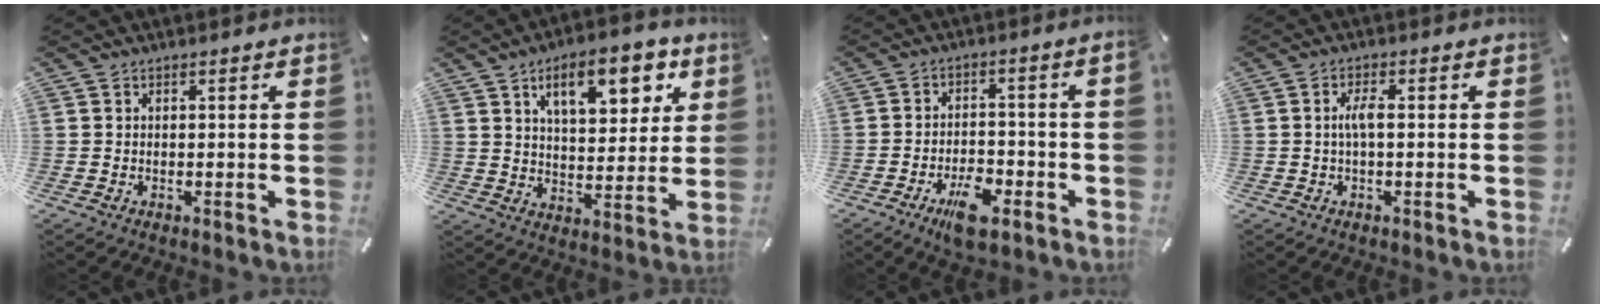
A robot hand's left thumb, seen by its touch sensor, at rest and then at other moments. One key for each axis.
{"total": 13.8, "fx": 7.4, "fy": 6.6, "fz": 9.6, "tx": -0.130, "ty": -0.024, "tz": 0.122}
{"total": 8.4, "fx": -4.6, "fy": 3.1, "fz": 6.2, "tx": -0.111, "ty": 0.018, "tz": -0.079}
{"total": 3.8, "fx": -0.1, "fy": 1.2, "fz": 3.6, "tx": -0.068, "ty": 0.006, "tz": -0.004}